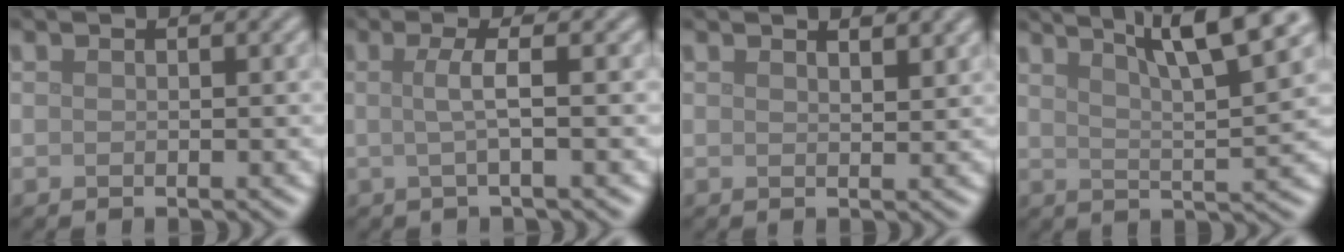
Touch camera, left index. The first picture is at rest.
{"total": 2.4, "force": [0.1, 0.6, 2.4], "torque": [-0.042, 0.002, -0.005]}
{"total": 1.7, "force": [1.4, 0.4, 0.8], "torque": [-0.008, 0.001, 0.022]}
{"total": 10.1, "force": [5.9, 2.2, 7.9], "torque": [-0.088, 0.027, 0.074]}